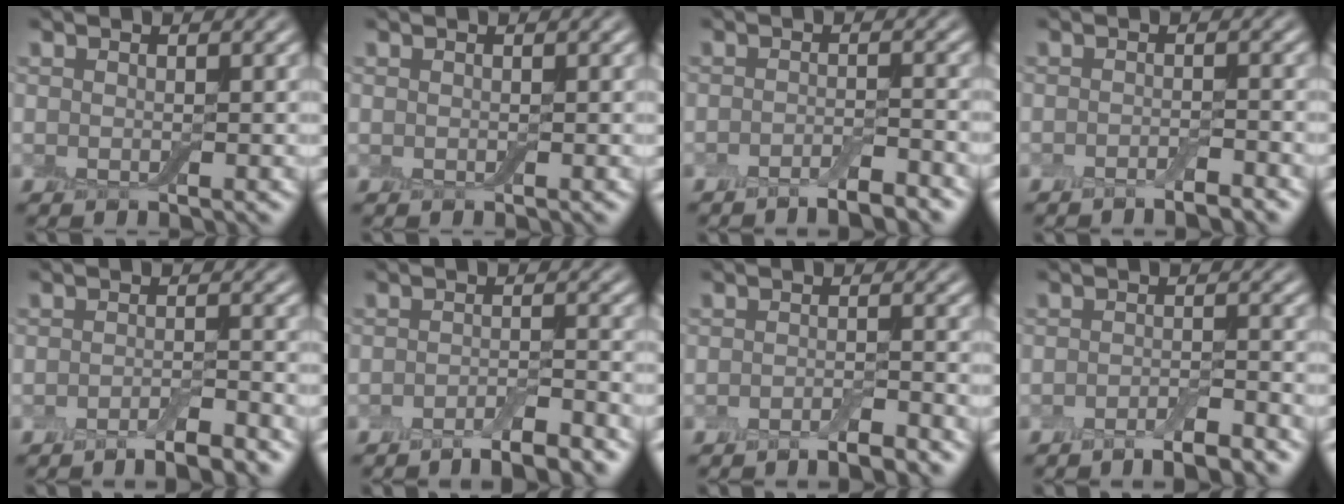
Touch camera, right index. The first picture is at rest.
{"total": 0.0}
{"total": 2.6, "force": [-2.2, 0.3, 1.5], "torque": [-0.021, 0.003, -0.038]}
{"total": 1.6, "force": [-1.4, 0.1, 0.8], "torque": [-0.011, 0.000, -0.025]}
{"total": 2.8, "force": [-2.1, 0.4, 1.7], "torque": [-0.023, 0.003, -0.038]}
{"total": 3.4, "force": [-2.7, 0.5, 1.9], "torque": [-0.027, 0.003, -0.045]}
{"total": 2.0, "force": [-1.7, 0.1, 1.1], "torque": [-0.014, 0.001, -0.030]}
{"total": 3.0, "force": [-2.4, 0.5, 1.8], "torque": [-0.026, 0.003, -0.041]}